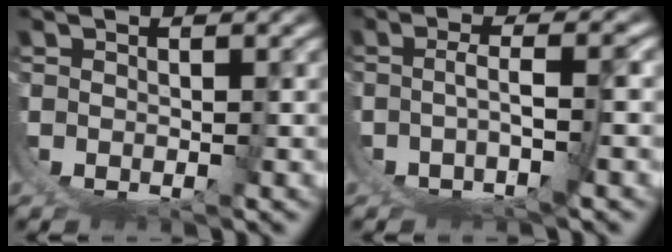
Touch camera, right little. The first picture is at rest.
{"total": 3.5, "force": [-1.7, -0.8, 2.9], "torque": [-0.035, -0.008, -0.020]}